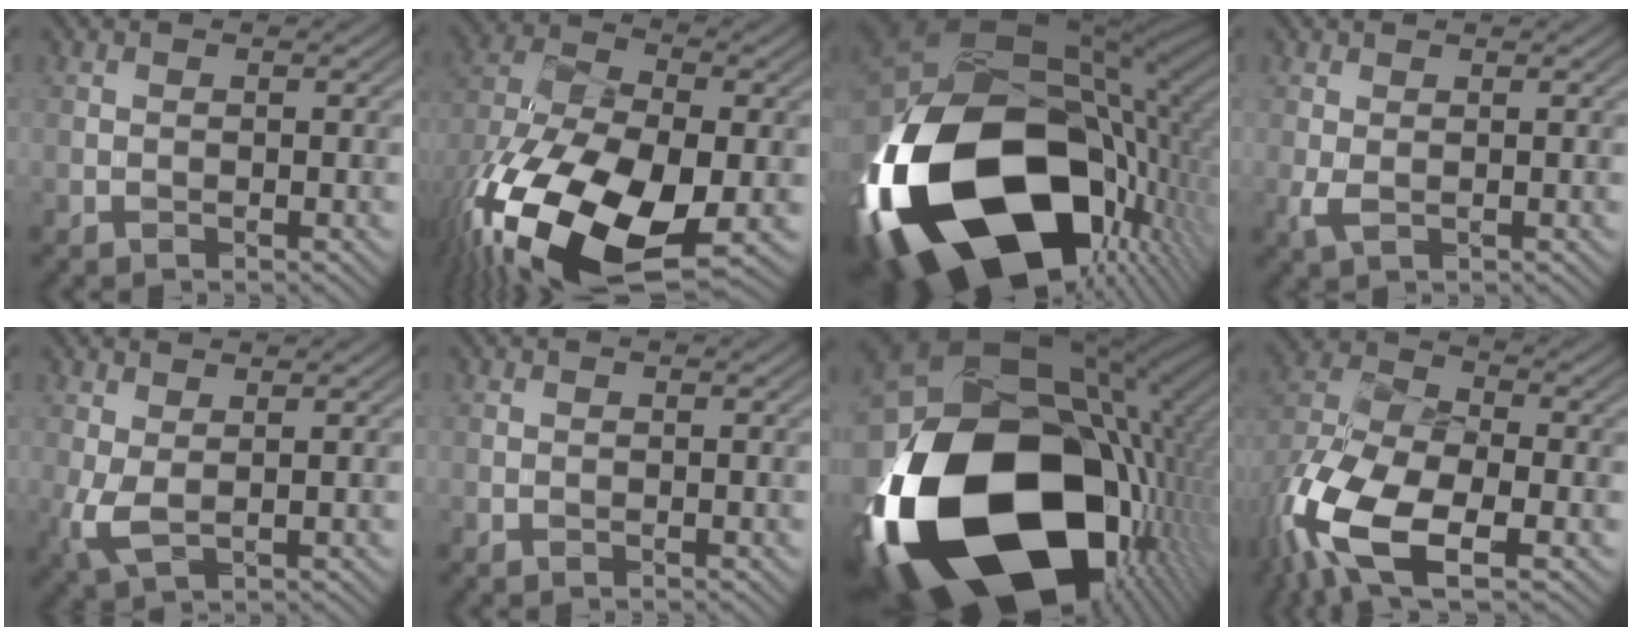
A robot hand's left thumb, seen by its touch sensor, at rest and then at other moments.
{"total": 18.3, "force": [-8.3, 9.5, 13.3], "torque": [-0.308, -0.052, -0.128]}
{"total": 21.7, "force": [-6.0, 13.2, 16.2], "torque": [-0.381, -0.058, -0.082]}
{"total": 1.1, "force": [0.2, 0.4, 1.0], "torque": [-0.035, -0.003, 0.005]}
{"total": 2.3, "force": [1.0, 0.7, 1.9], "torque": [-0.065, -0.003, 0.021]}
{"total": 0.0}
{"total": 22.8, "force": [-5.2, 15.3, 16.1], "torque": [-0.369, -0.075, -0.062]}
{"total": 12.5, "force": [-6.1, 6.2, 9.0], "torque": [-0.217, -0.022, -0.124]}